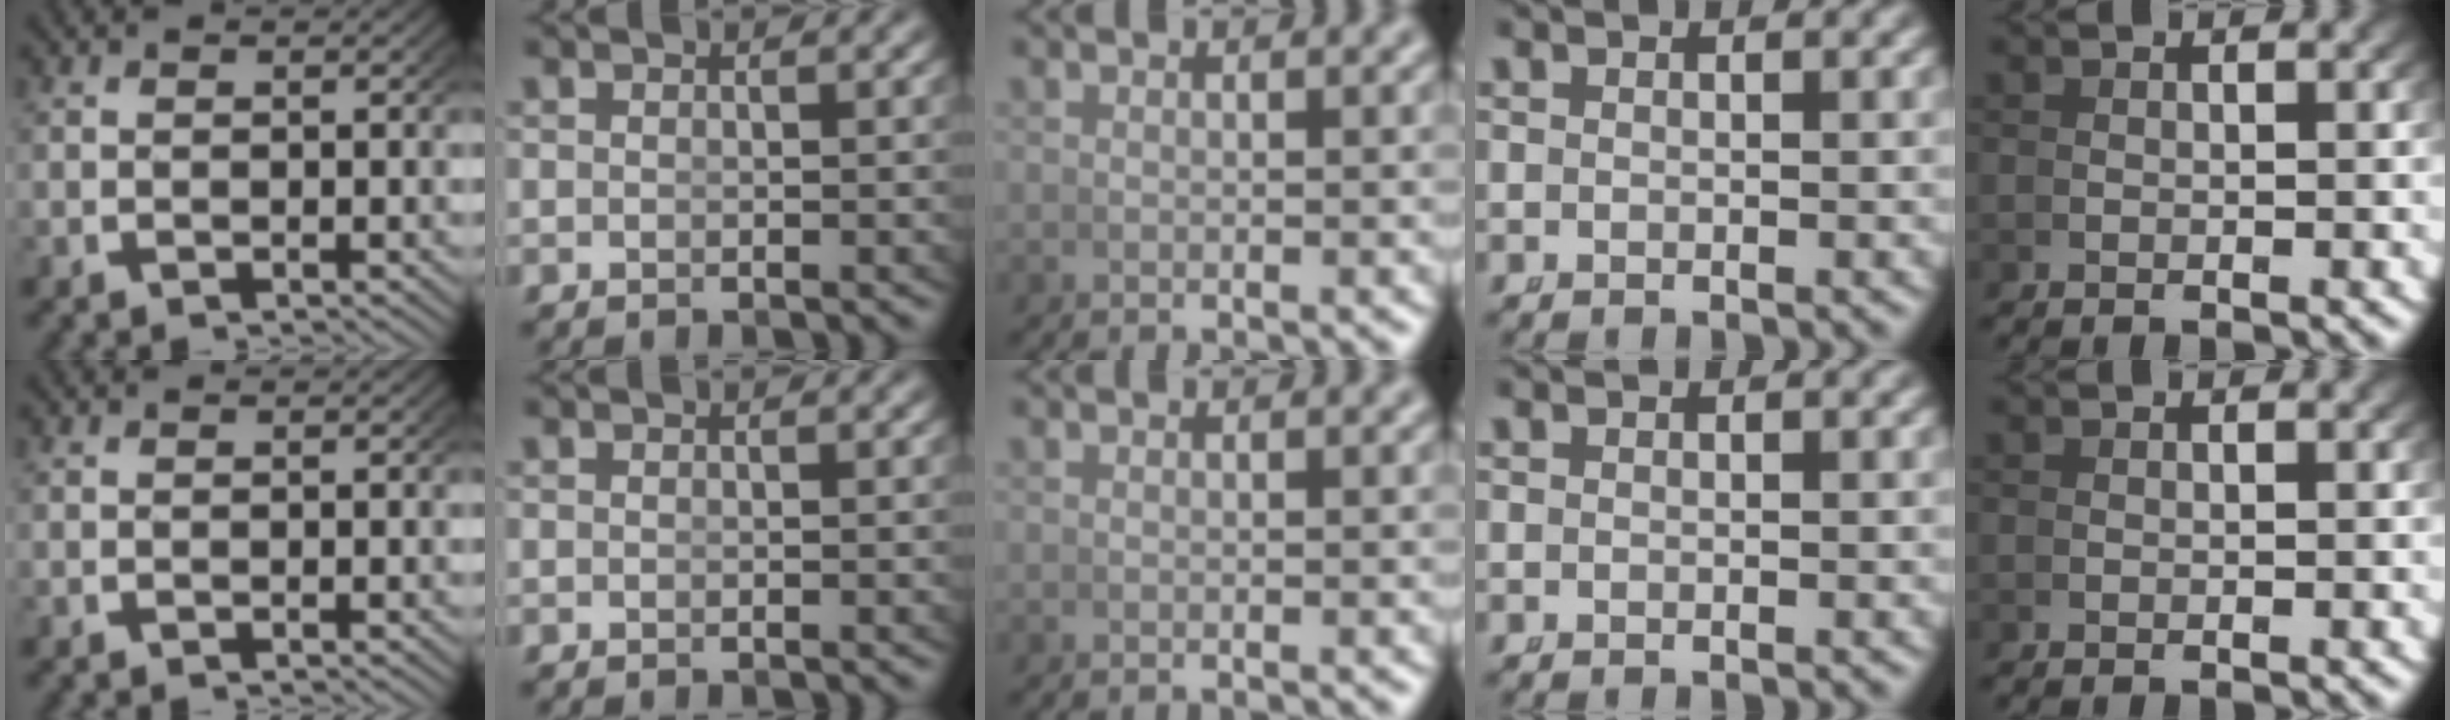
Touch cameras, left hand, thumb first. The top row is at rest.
{}